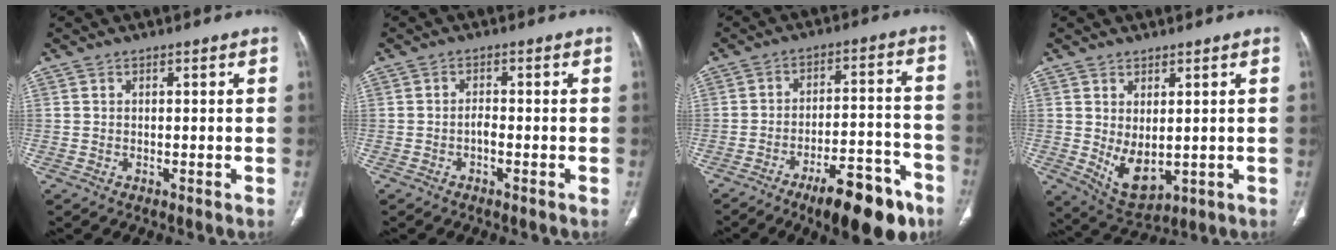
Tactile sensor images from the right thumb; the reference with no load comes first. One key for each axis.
{"total": 1.5, "fx": -0.7, "fy": 0.5, "fz": 1.2, "tx": -0.022, "ty": 0.006, "tz": -0.014}
{"total": 15.6, "fx": -9.9, "fy": 5.1, "fz": 10.9, "tx": -0.136, "ty": 0.070, "tz": -0.146}
{"total": 7.3, "fx": 0.0, "fy": 4.0, "fz": 6.1, "tx": -0.093, "ty": -0.015, "tz": 0.023}